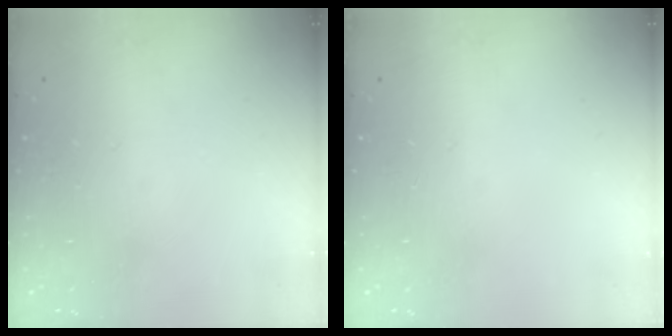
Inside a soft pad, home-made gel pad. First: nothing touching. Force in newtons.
{"total": 0.0}